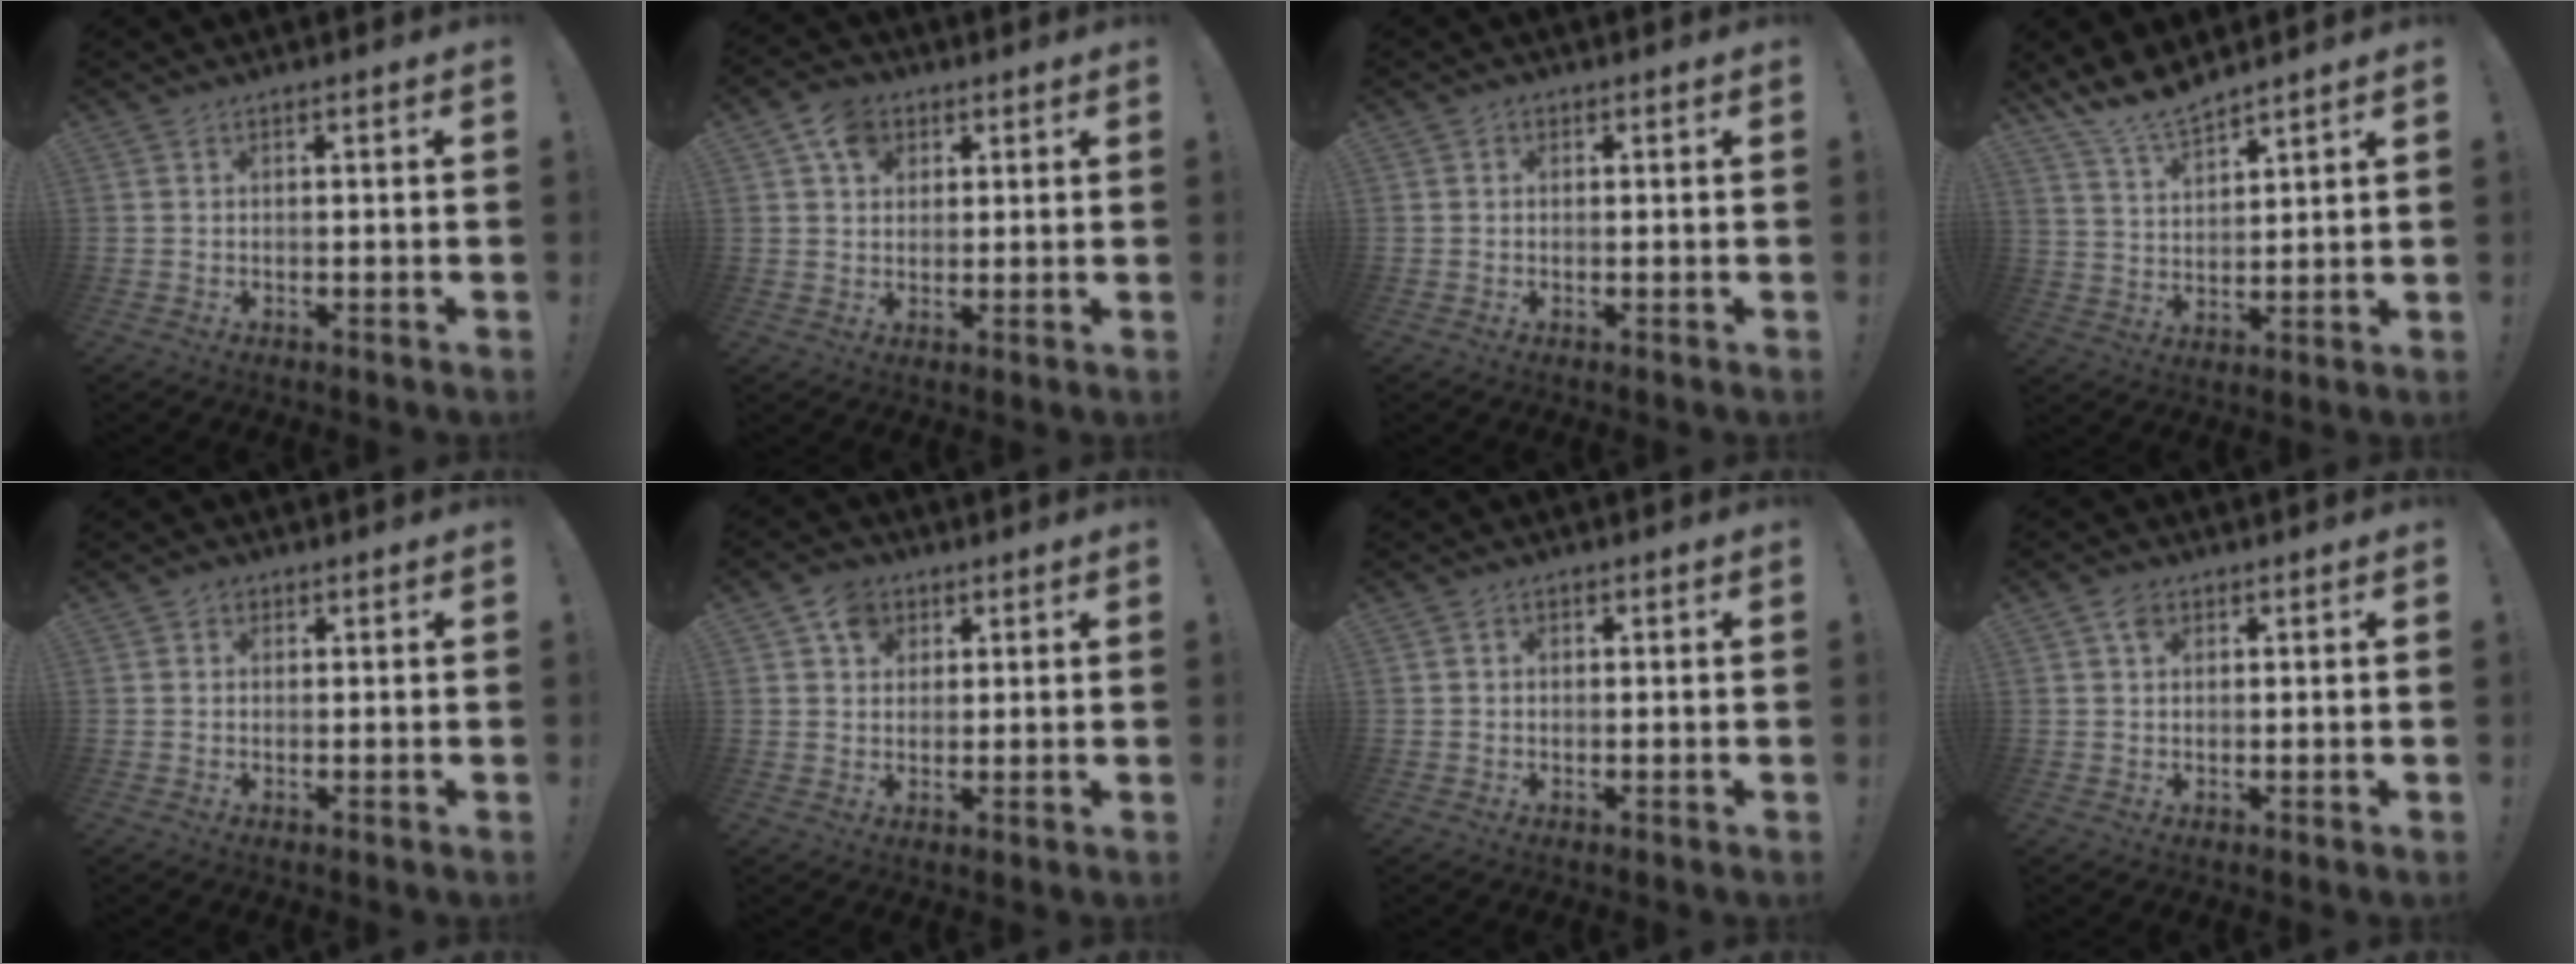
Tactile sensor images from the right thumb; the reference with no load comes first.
{"total": 7.9, "force": [3.8, 6.1, 3.3], "torque": [-0.049, -0.011, 0.073]}
{"total": 0.9, "force": [-0.1, 0.8, 0.3], "torque": [-0.007, 0.005, -0.003]}
{"total": 9.6, "force": [8.6, 2.4, 3.5], "torque": [-0.068, -0.057, 0.163]}
{"total": 1.6, "force": [0.3, 1.5, 0.6], "torque": [-0.006, 0.001, 0.003]}
{"total": 7.2, "force": [3.5, 5.8, 2.3], "torque": [-0.023, -0.014, 0.066]}
{"total": 1.2, "force": [0.0, 1.1, 0.6], "torque": [-0.003, 0.002, -0.002]}
{"total": 3.2, "force": [1.7, 2.2, 1.5], "torque": [-0.017, -0.004, 0.030]}